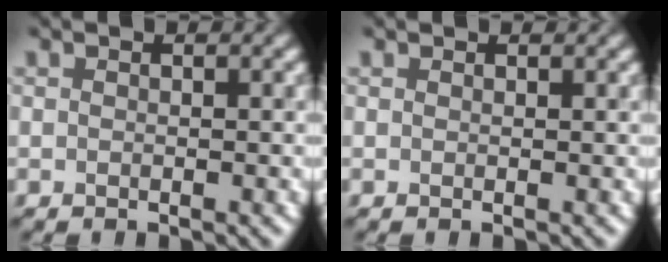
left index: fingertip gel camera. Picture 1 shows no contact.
{"total": 0.0}